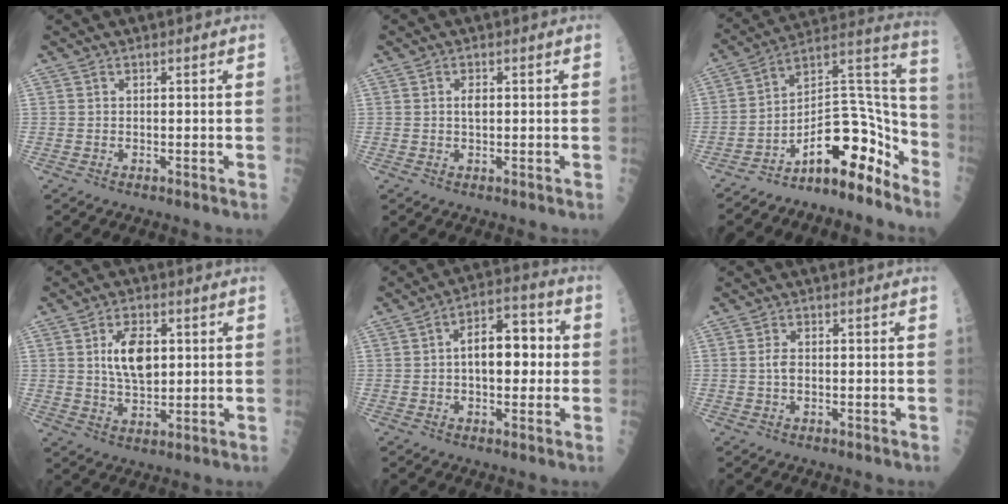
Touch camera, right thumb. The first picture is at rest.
{"total": 1.6, "force": [0.2, 0.8, 1.4], "torque": [-0.022, 0.001, 0.002]}
{"total": 16.1, "force": [-10.5, 5.9, 10.7], "torque": [-0.134, 0.130, -0.169]}
{"total": 8.8, "force": [1.8, 4.8, 7.2], "torque": [-0.109, -0.008, 0.036]}
{"total": 11.6, "force": [0.5, 6.2, 9.7], "torque": [-0.120, 0.028, 0.000]}
{"total": 2.1, "force": [-0.1, 1.1, 1.8], "torque": [-0.033, 0.002, -0.003]}